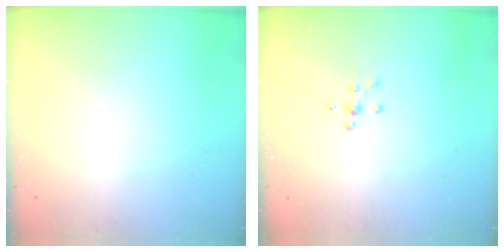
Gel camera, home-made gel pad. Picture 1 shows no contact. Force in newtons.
{"total": 6.8, "press": 6.8, "slide": 0.9}